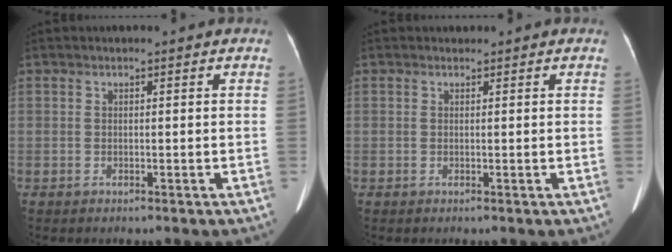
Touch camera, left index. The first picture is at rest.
{"total": 0.6, "force": [0.5, 0.3, -0.1], "torque": [-0.003, 0.002, 0.008]}